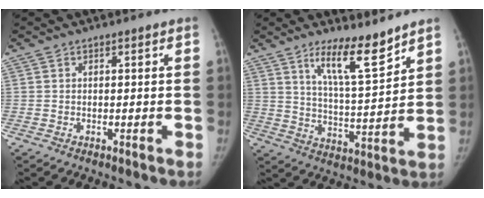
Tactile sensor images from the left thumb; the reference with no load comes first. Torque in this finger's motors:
{"motor_torque": [0.19, 0.11, 0.78, -0.64, 0.08]}